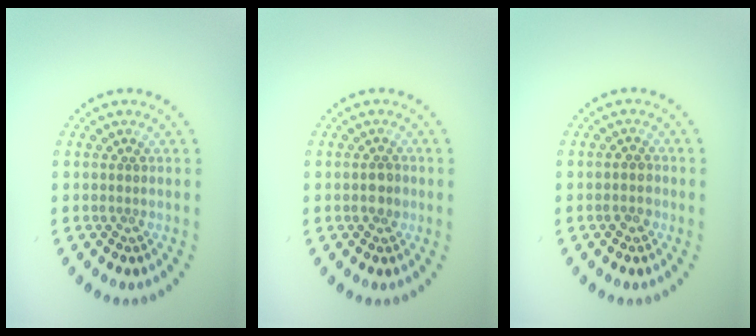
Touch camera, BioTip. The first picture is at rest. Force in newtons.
{"total": 1.4, "press": 1.4, "slide": 0.1}
{"total": 1.4, "press": 1.3, "slide": 0.6}